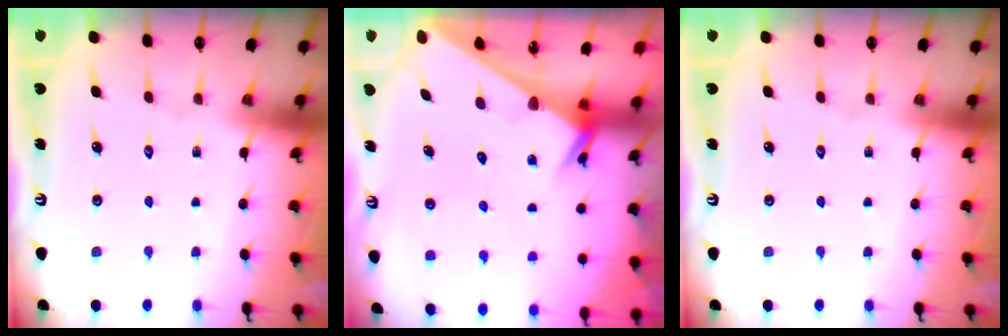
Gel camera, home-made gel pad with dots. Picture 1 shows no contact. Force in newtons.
{"total": 2.0, "press": 2.0, "slide": 0.1}
{"total": 0.0}